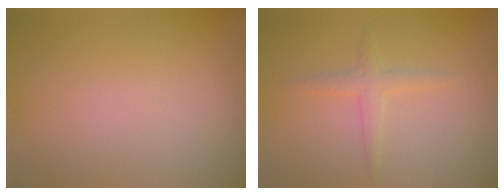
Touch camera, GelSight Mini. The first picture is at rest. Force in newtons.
{"total": 1.5, "press": 1.5, "slide": 0.0}